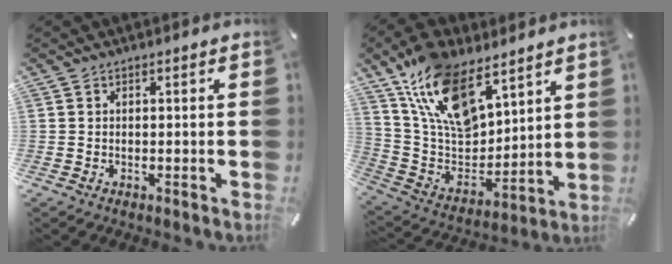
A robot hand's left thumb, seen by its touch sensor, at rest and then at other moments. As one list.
[{"total": 18.7, "force": [12.6, 9.5, 9.9], "torque": [-0.223, -0.069, 0.231]}]